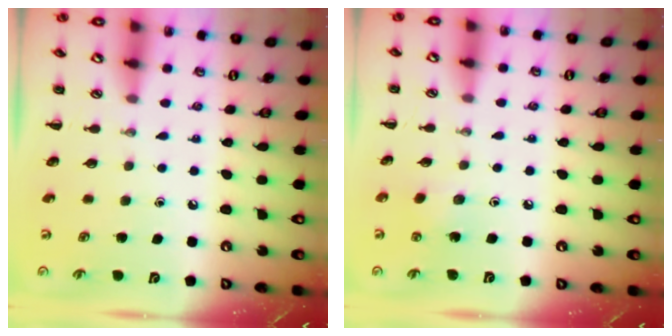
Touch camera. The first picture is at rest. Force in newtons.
{"total": 2.7, "press": 2.6, "slide": 0.8}